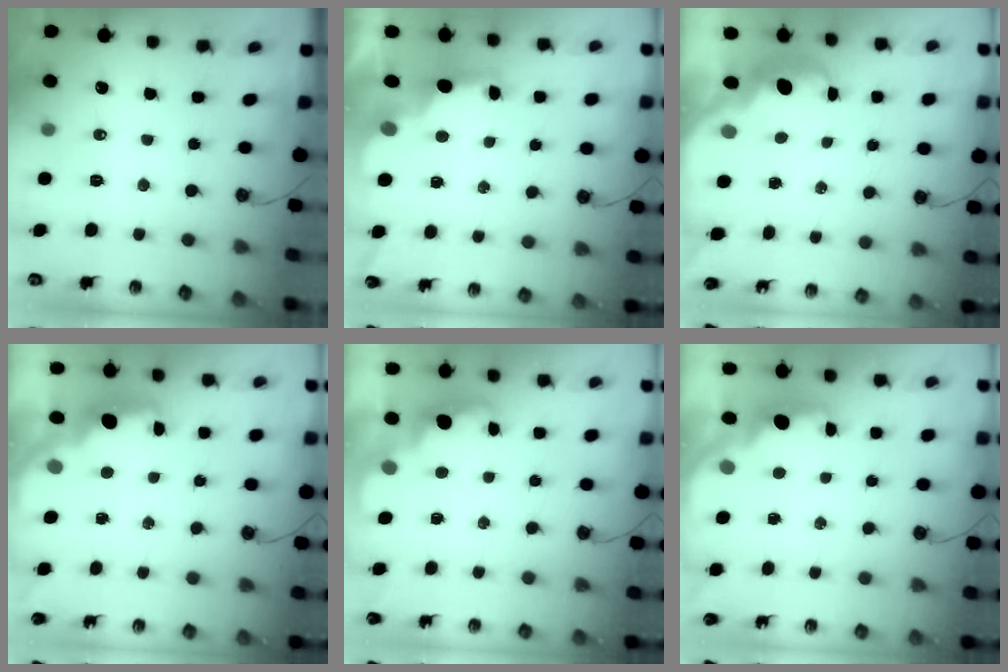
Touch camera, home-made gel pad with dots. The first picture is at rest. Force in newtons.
{"total": 3.0, "press": 2.8, "slide": 0.9}
{"total": 3.7, "press": 3.7, "slide": 0.5}
{"total": 2.3, "press": 2.2, "slide": 0.7}
{"total": 2.5, "press": 2.4, "slide": 0.5}
{"total": 2.3, "press": 2.1, "slide": 0.8}